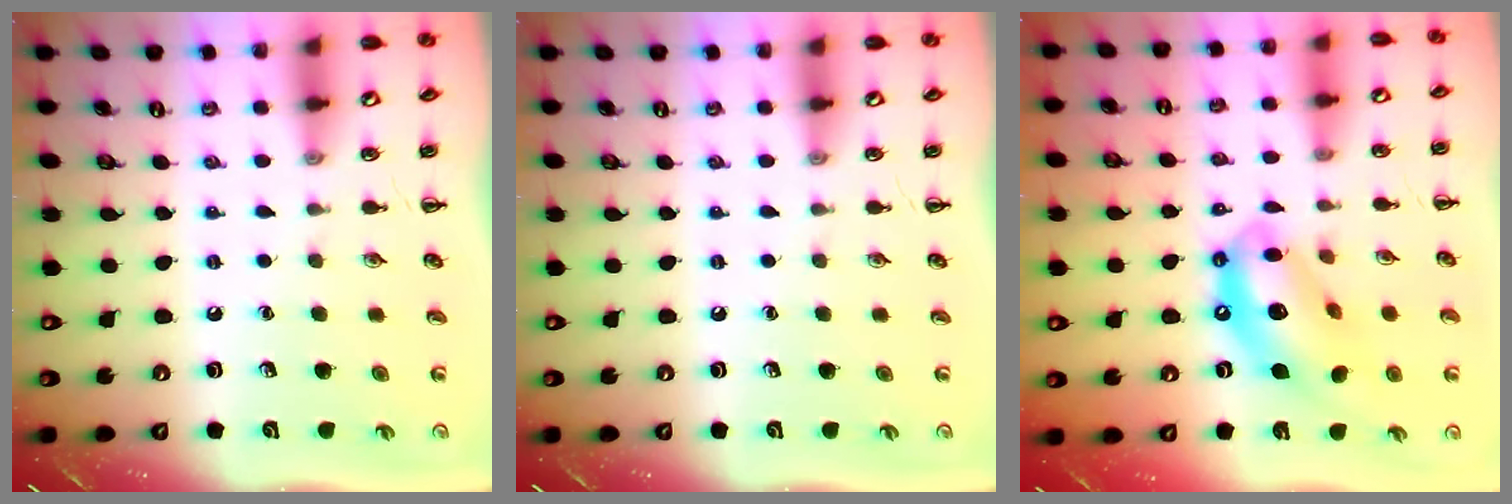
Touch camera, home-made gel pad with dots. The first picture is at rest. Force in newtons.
{"total": 0.0}
{"total": 15.5, "press": 14.9, "slide": 3.9}